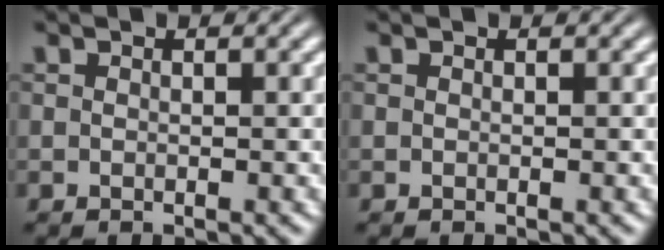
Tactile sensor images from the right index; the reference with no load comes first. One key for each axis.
{"total": 0.0}